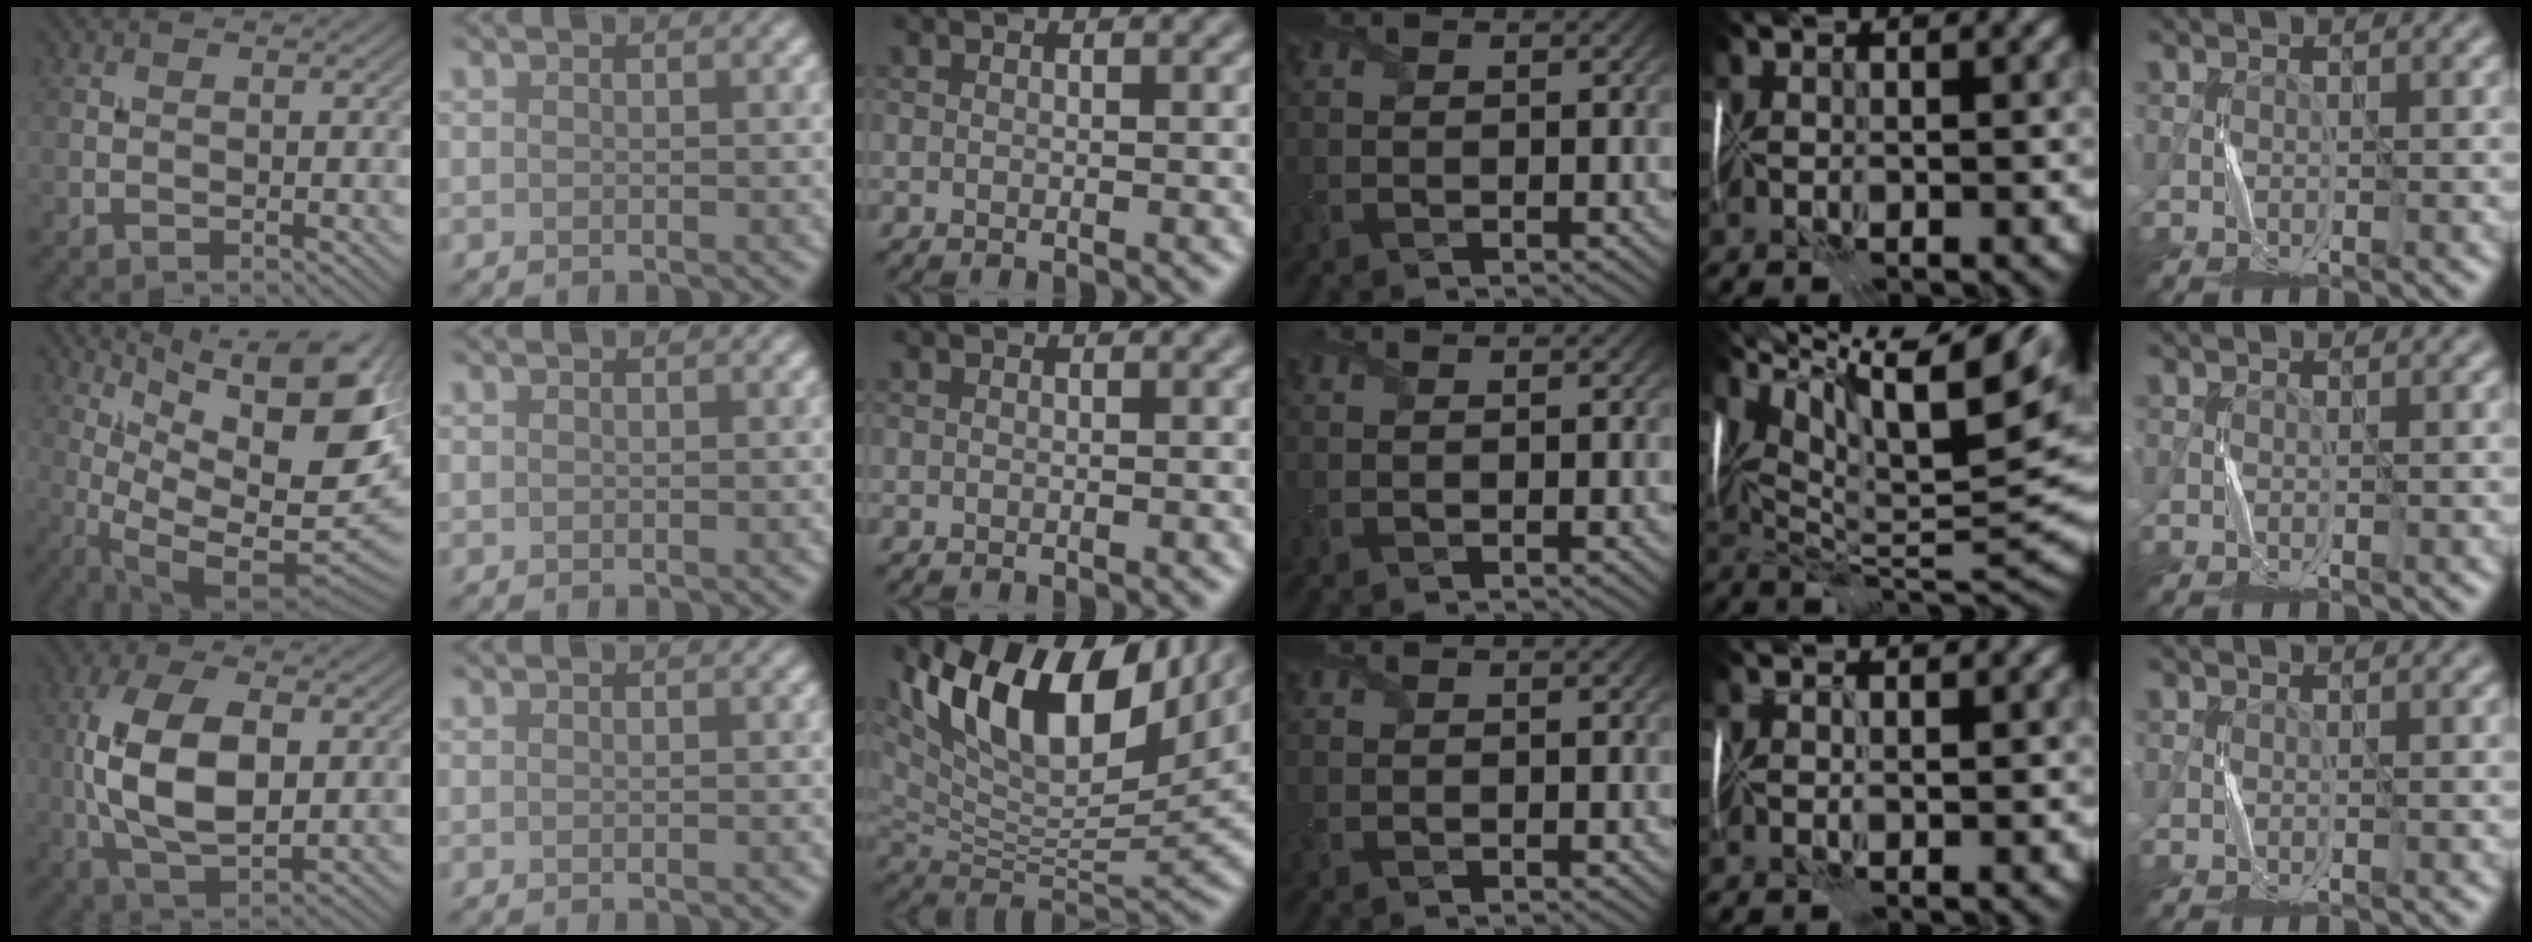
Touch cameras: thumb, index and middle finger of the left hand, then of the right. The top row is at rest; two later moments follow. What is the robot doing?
{"motion": "fold", "object": "handkerchief"}